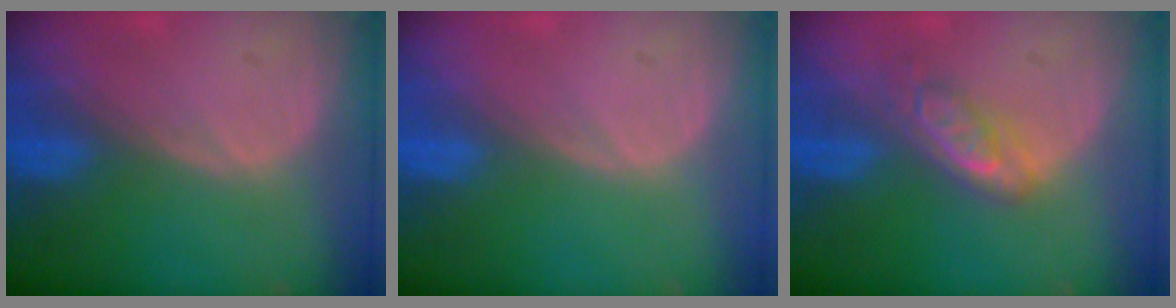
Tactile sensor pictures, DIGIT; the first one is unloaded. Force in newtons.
{"total": 0.0}
{"total": 5.0, "press": 4.5, "slide": 2.2}